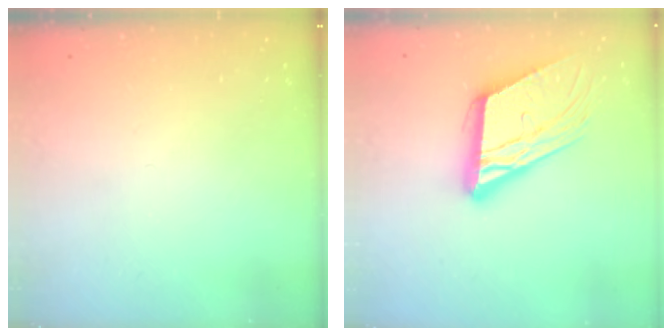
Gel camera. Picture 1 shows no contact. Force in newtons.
{"total": 17.6, "press": 17.4, "slide": 2.6}